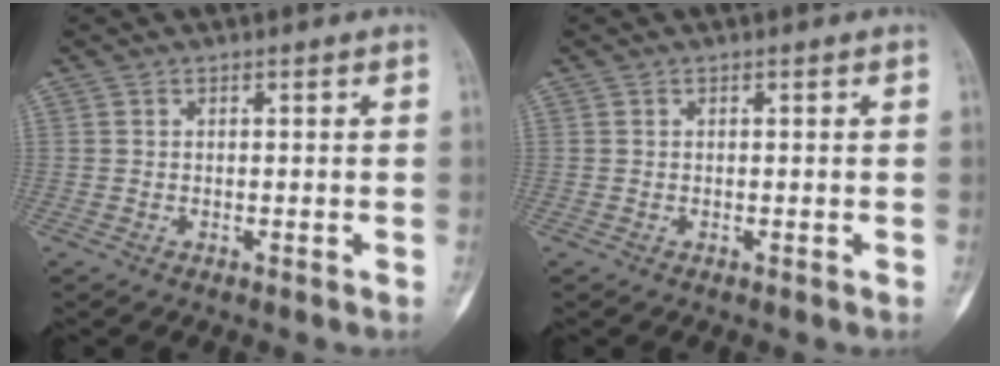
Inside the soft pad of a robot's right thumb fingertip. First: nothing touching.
{"total": 0.0}